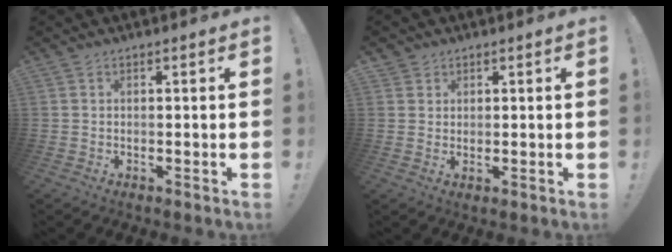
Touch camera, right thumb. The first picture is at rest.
{"total": 2.2, "force": [1.7, 1.4, 0.0], "torque": [0.003, -0.010, 0.030]}